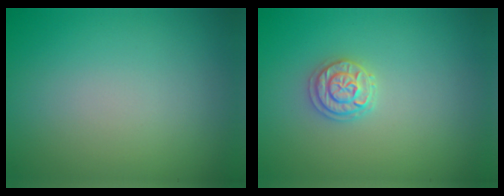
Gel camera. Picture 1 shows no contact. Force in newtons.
{"total": 2.1, "press": 2.1, "slide": 0.5}